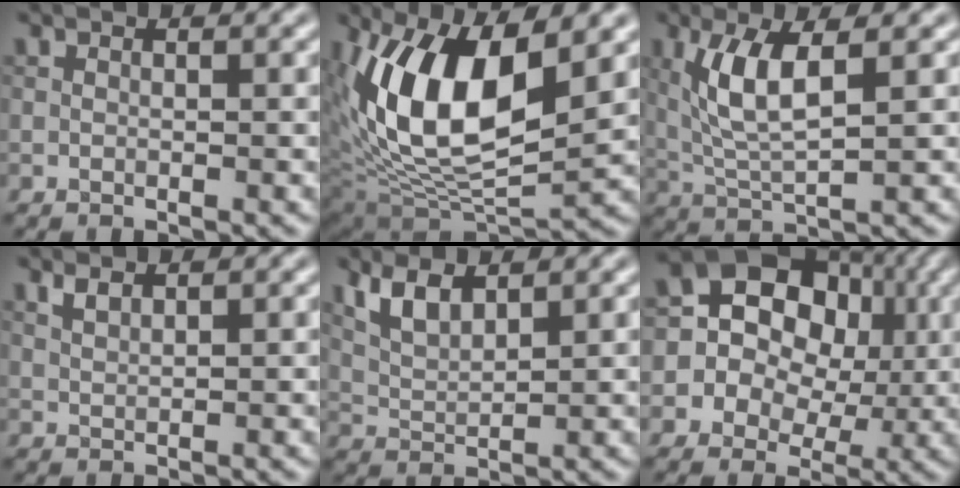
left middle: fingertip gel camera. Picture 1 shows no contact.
{"total": 11.3, "force": [3.1, 5.2, 9.6], "torque": [-0.182, -0.010, 0.059]}
{"total": 5.1, "force": [1.4, 1.4, 4.7], "torque": [-0.103, 0.002, 0.032]}
{"total": 1.0, "force": [0.8, 0.2, 0.5], "torque": [-0.015, 0.001, 0.017]}
{"total": 3.2, "force": [2.0, 1.2, 2.1], "torque": [-0.052, -0.003, 0.044]}
{"total": 12.9, "force": [2.2, 11.6, 5.3], "torque": [-0.111, 0.046, 0.014]}